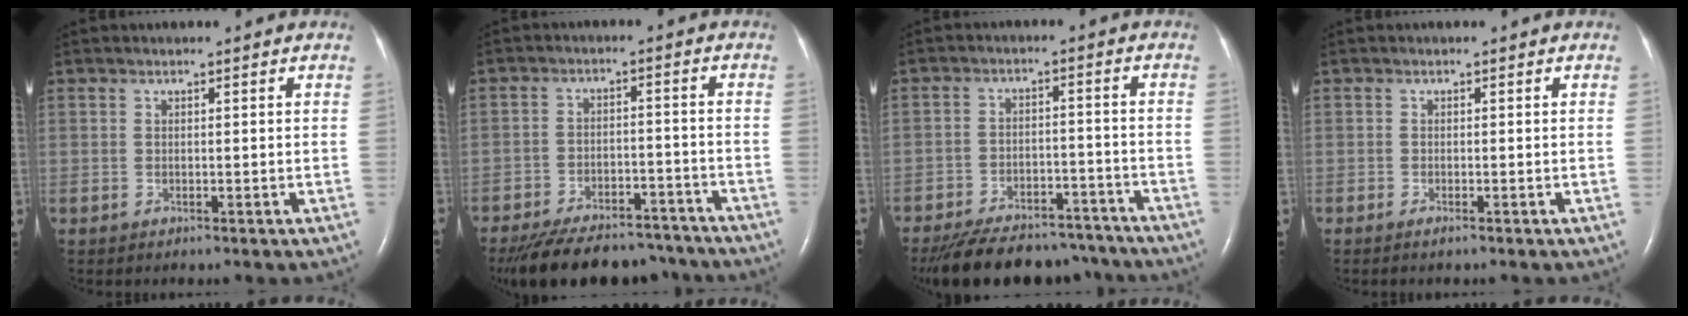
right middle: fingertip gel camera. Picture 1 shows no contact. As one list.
[{"total": 17.7, "force": [-15.2, 6.4, 6.5], "torque": [-0.140, -0.008, -0.216]}, {"total": 18.2, "force": [-15.7, 6.6, 6.3], "torque": [-0.136, -0.004, -0.222]}, {"total": 0.6, "force": [-0.4, 0.0, 0.4], "torque": [-0.011, -0.002, -0.007]}]